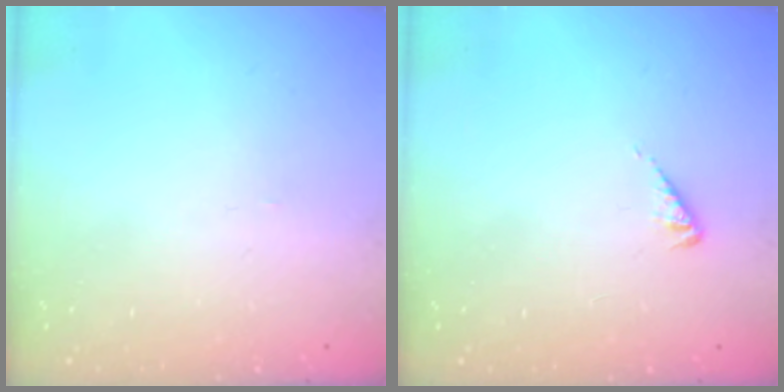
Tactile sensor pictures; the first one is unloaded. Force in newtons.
{"total": 2.6, "press": 2.5, "slide": 0.5}